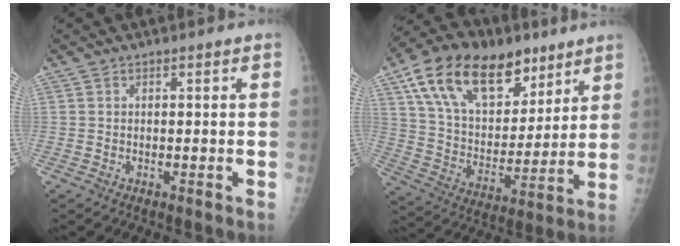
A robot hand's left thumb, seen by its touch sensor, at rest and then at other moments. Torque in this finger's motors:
{"motor_torque": [1.43, 1.46, 1.36, -1.41, 0.40]}